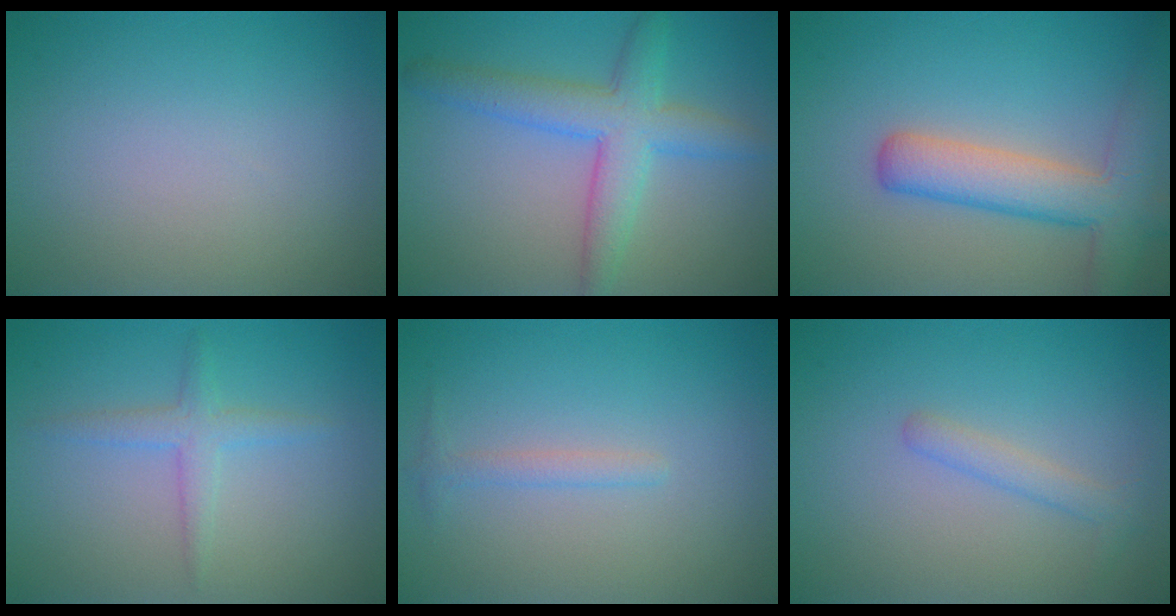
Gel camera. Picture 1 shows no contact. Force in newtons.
{"total": 5.2, "press": 5.2, "slide": 0.1}
{"total": 6.0, "press": 6.0, "slide": 0.3}
{"total": 2.0, "press": 2.0, "slide": 0.1}
{"total": 1.1, "press": 1.1, "slide": 0.0}
{"total": 1.6, "press": 1.6, "slide": 0.0}